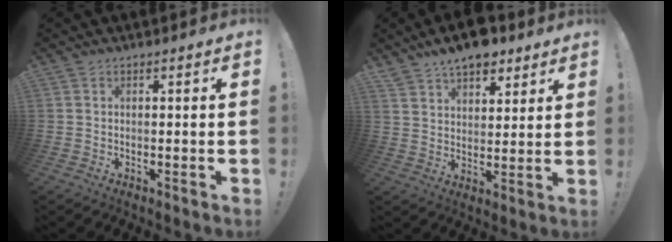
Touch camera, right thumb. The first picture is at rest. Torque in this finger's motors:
{"motor_torque": [-0.81, 2.31, 1.10, 0.96, 0.02]}